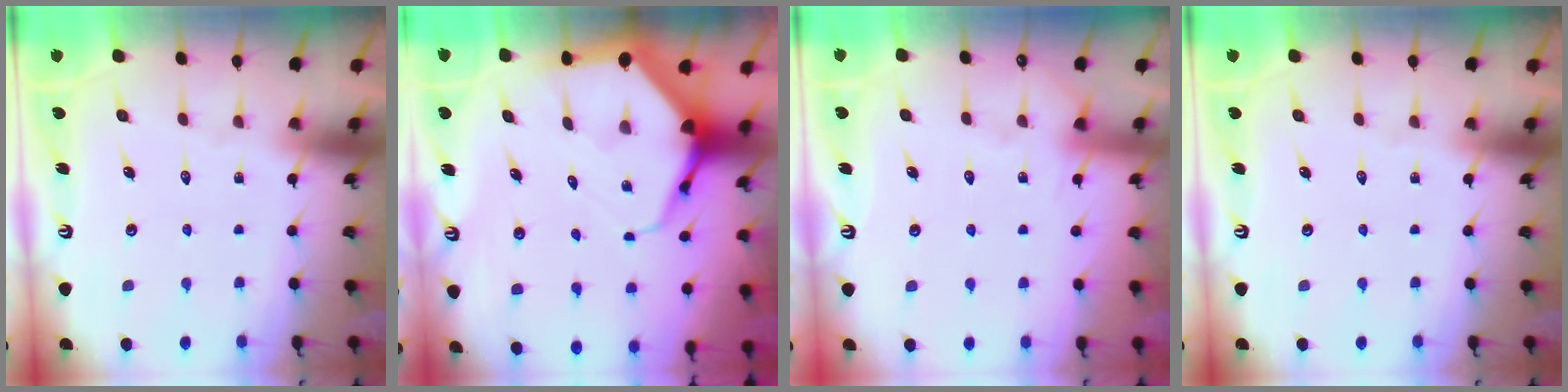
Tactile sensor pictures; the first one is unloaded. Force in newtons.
{"total": 9.0, "press": 9.0, "slide": 1.0}
{"total": 2.9, "press": 2.9, "slide": 0.4}
{"total": 0.0}